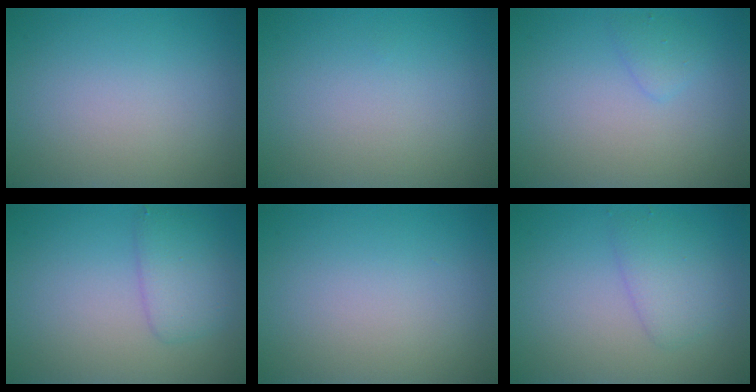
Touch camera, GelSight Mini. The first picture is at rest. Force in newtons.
{"total": 0.0}
{"total": 1.2, "press": 1.2, "slide": 0.0}
{"total": 2.8, "press": 2.8, "slide": 0.1}
{"total": 0.0}
{"total": 2.4, "press": 2.4, "slide": 0.1}